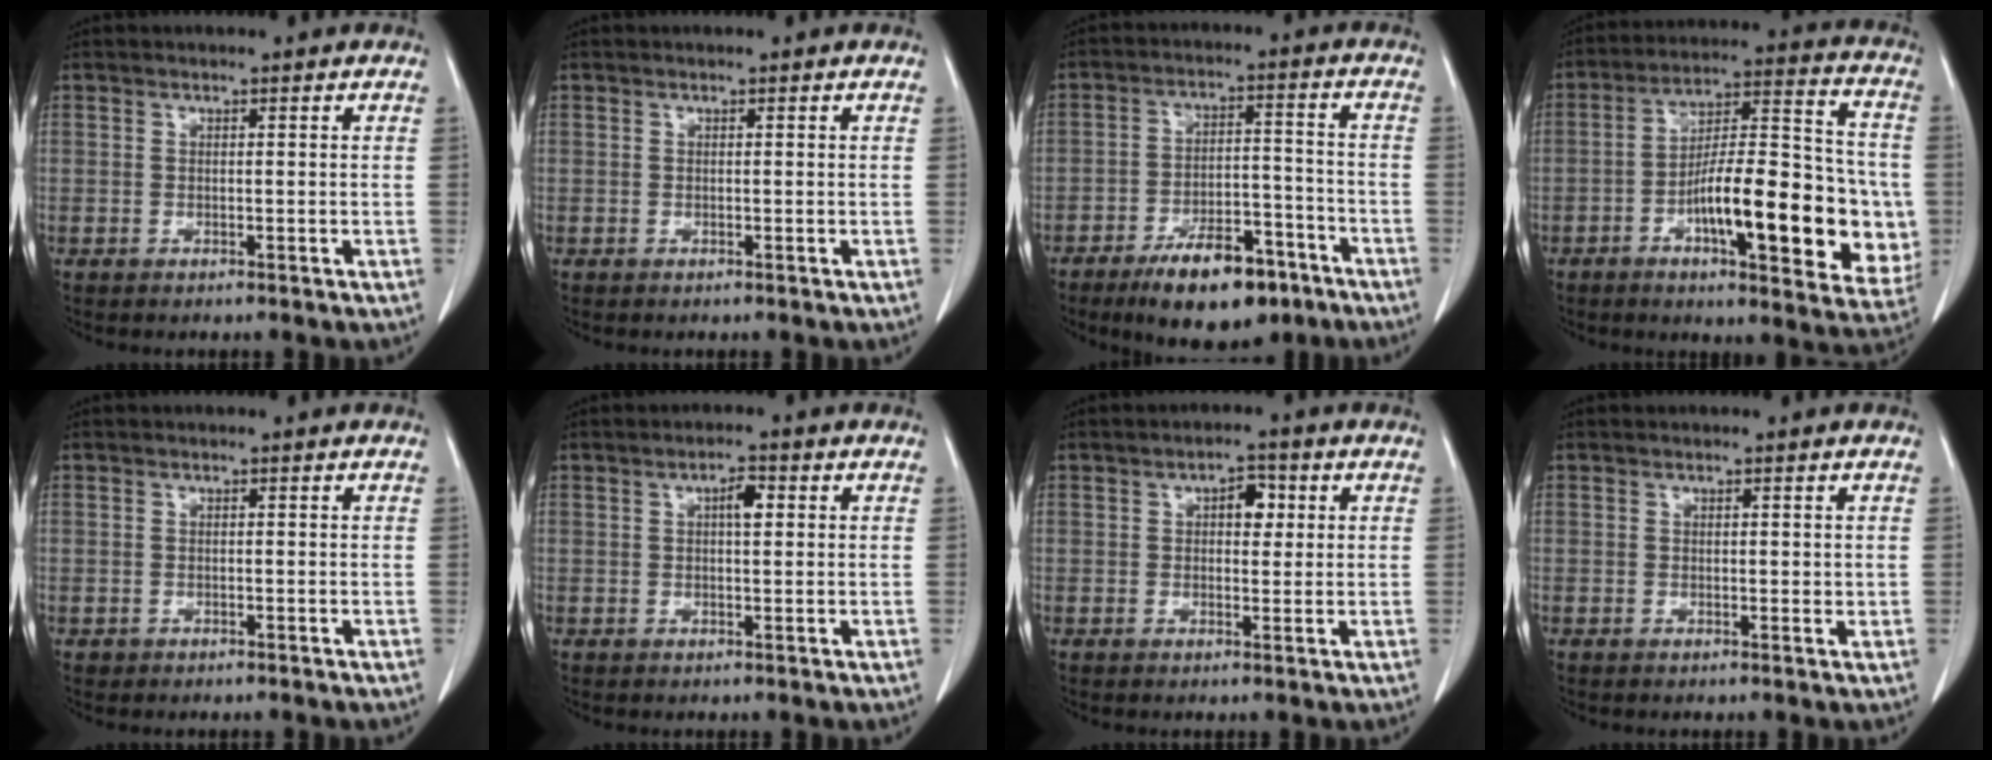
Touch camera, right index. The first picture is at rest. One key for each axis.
{"total": 0.0}
{"total": 12.5, "fx": -8.3, "fy": 4.8, "fz": 8.0, "tx": -0.122, "ty": 0.009, "tz": -0.131}
{"total": 21.6, "fx": -5.0, "fy": 5.8, "fz": 20.2, "tx": -0.252, "ty": 0.023, "tz": -0.062}
{"total": 0.6, "fx": -0.3, "fy": 0.5, "fz": 0.0, "tx": -0.006, "ty": 0.003, "tz": -0.004}
{"total": 2.6, "fx": 0.7, "fy": 0.8, "fz": 2.4, "tx": -0.042, "ty": 0.005, "tz": 0.010}
{"total": 3.4, "fx": 0.9, "fy": 1.9, "fz": 2.7, "tx": -0.039, "ty": 0.010, "tz": 0.011}
{"total": 1.2, "fx": 0.2, "fy": 0.6, "fz": 1.0, "tx": -0.014, "ty": -0.002, "tz": 0.003}